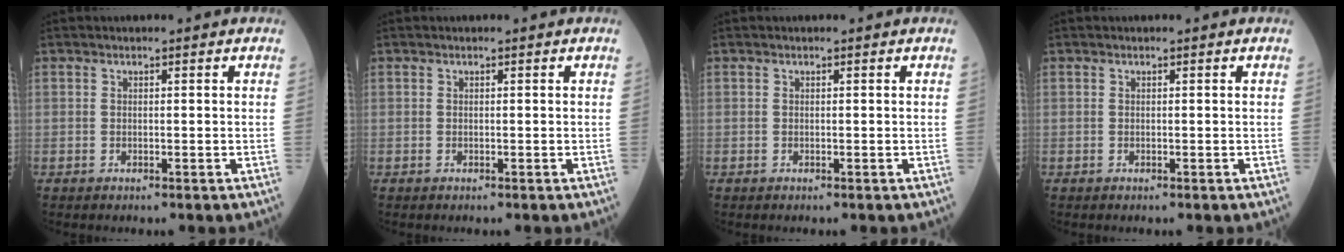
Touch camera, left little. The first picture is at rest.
{"total": 0.0}
{"total": 0.0}
{"total": 0.0}